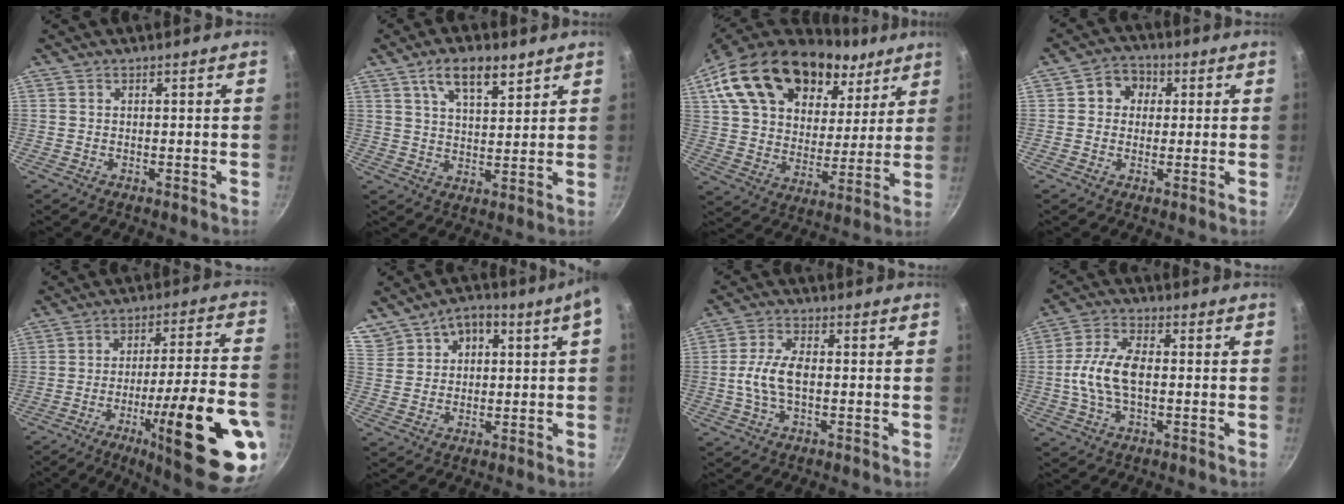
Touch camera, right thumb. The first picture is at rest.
{"total": 9.0, "force": [5.4, 3.8, 6.2], "torque": [-0.093, -0.023, 0.094]}
{"total": 27.5, "force": [15.5, 16.4, 15.7], "torque": [-0.258, -0.019, 0.270]}
{"total": 5.6, "force": [1.2, 4.9, 2.4], "torque": [-0.002, 0.003, 0.008]}
{"total": 25.6, "force": [-9.7, 5.0, 23.2], "torque": [-0.306, 0.026, -0.138]}
{"total": 11.4, "force": [5.9, 6.1, 7.7], "torque": [-0.111, 0.024, 0.117]}
{"total": 7.0, "force": [-0.6, 3.6, 6.0], "torque": [-0.121, 0.013, -0.016]}
{"total": 9.5, "force": [-0.5, 5.0, 8.0], "torque": [-0.158, 0.021, -0.018]}